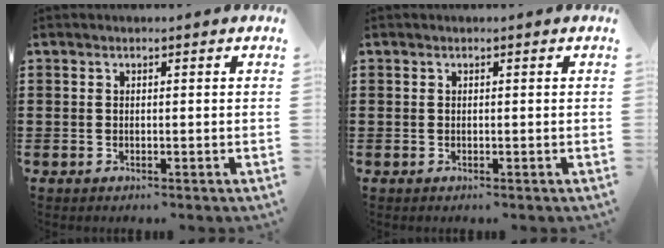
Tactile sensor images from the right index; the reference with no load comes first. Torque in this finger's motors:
{"motor_torque": [0.00, 0.00, 0.00, 0.00]}